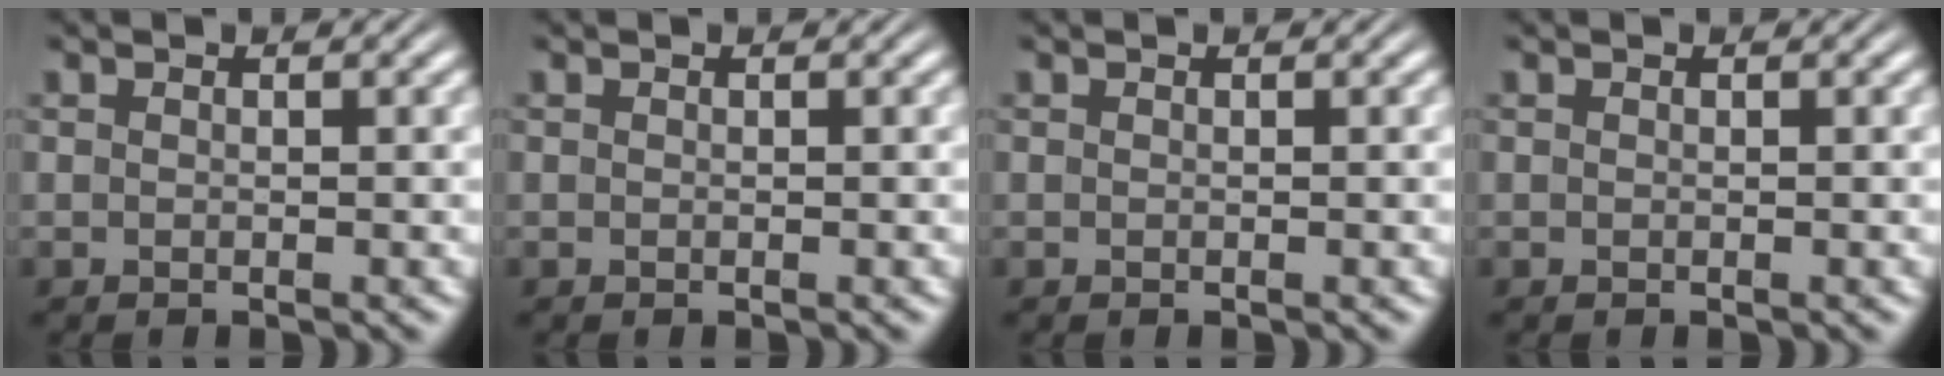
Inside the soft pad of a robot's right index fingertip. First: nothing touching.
{"total": 0.0}
{"total": 0.0}
{"total": 0.0}